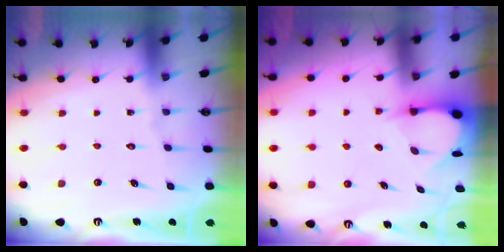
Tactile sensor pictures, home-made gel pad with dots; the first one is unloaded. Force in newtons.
{"total": 3.4, "press": 3.4, "slide": 0.3}